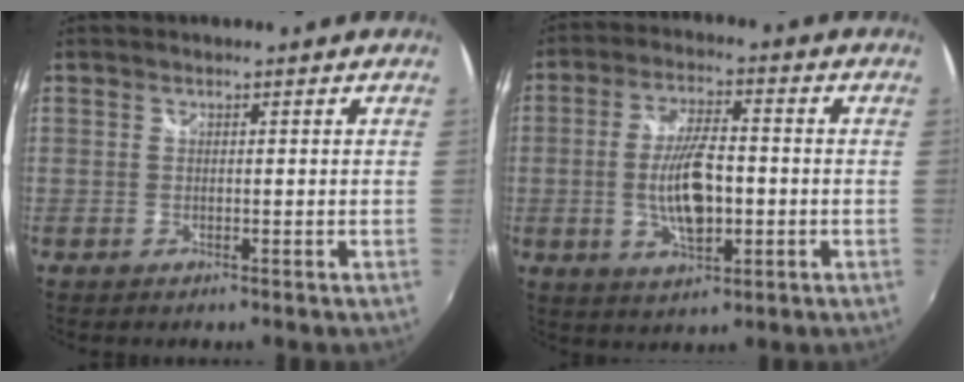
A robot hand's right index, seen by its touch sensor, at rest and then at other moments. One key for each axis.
{"total": 10.6, "fx": -1.6, "fy": 4.4, "fz": 9.5, "tx": -0.184, "ty": -0.003, "tz": -0.025}